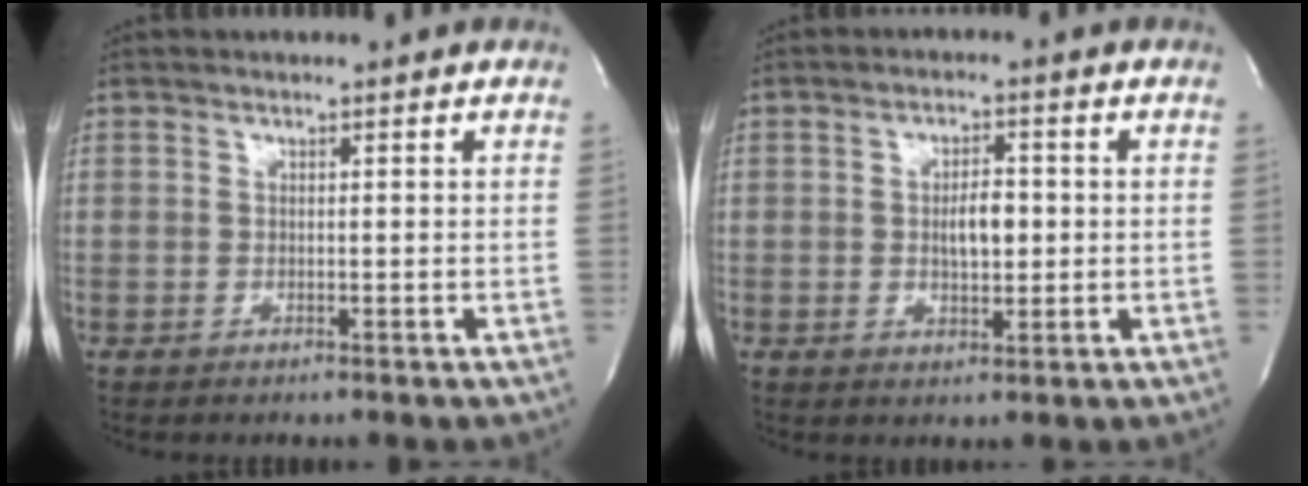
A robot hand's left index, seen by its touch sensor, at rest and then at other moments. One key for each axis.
{"total": 4.2, "fx": -0.3, "fy": 1.8, "fz": 3.8, "tx": -0.061, "ty": -0.009, "tz": -0.003}